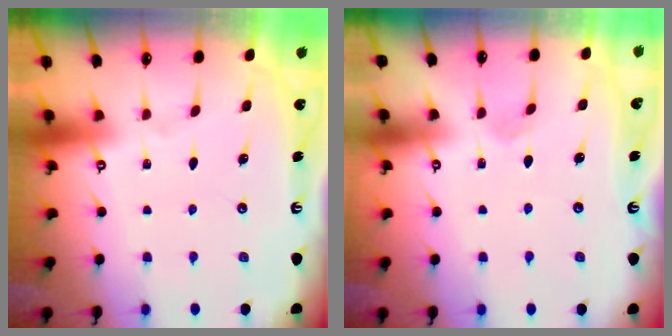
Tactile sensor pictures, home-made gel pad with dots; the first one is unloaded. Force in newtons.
{"total": 2.1, "press": 2.1, "slide": 0.3}